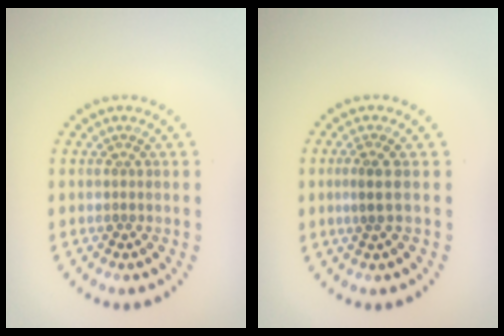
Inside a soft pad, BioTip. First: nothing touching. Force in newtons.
{"total": 1.6, "press": 1.4, "slide": 0.9}